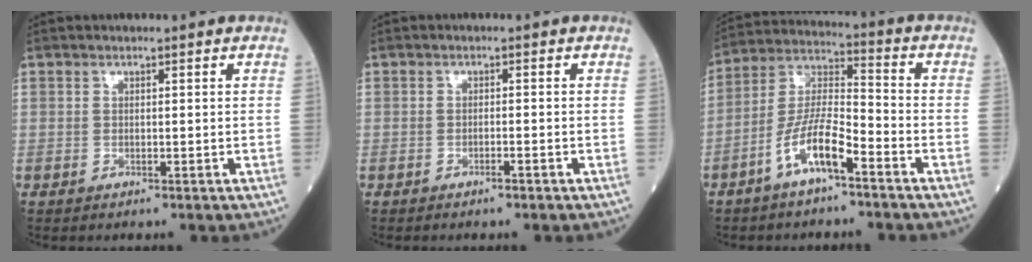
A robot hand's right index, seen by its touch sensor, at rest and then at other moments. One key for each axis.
{"total": 1.2, "fx": -0.8, "fy": -0.1, "fz": 0.8, "tx": -0.013, "ty": 0.000, "tz": -0.014}
{"total": 9.7, "fx": -5.4, "fy": 1.8, "fz": 7.9, "tx": -0.165, "ty": 0.006, "tz": -0.107}